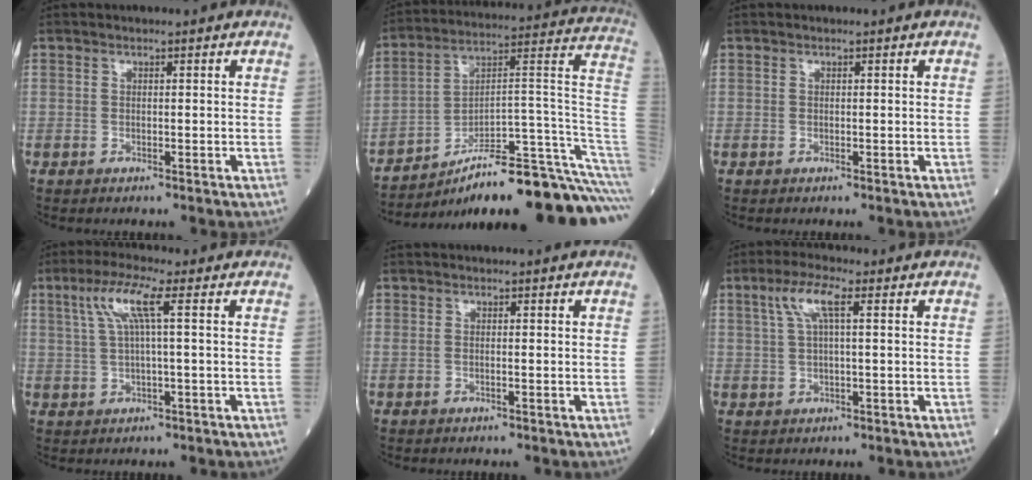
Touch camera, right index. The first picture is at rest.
{"total": 24.8, "force": [-19.3, 0.8, 15.5], "torque": [-0.119, 0.041, -0.286]}
{"total": 0.0}
{"total": 6.0, "force": [2.1, -0.1, 5.6], "torque": [-0.118, 0.019, 0.047]}
{"total": 0.0}
{"total": 5.1, "force": [2.1, 0.8, 4.6], "torque": [-0.102, 0.020, 0.046]}